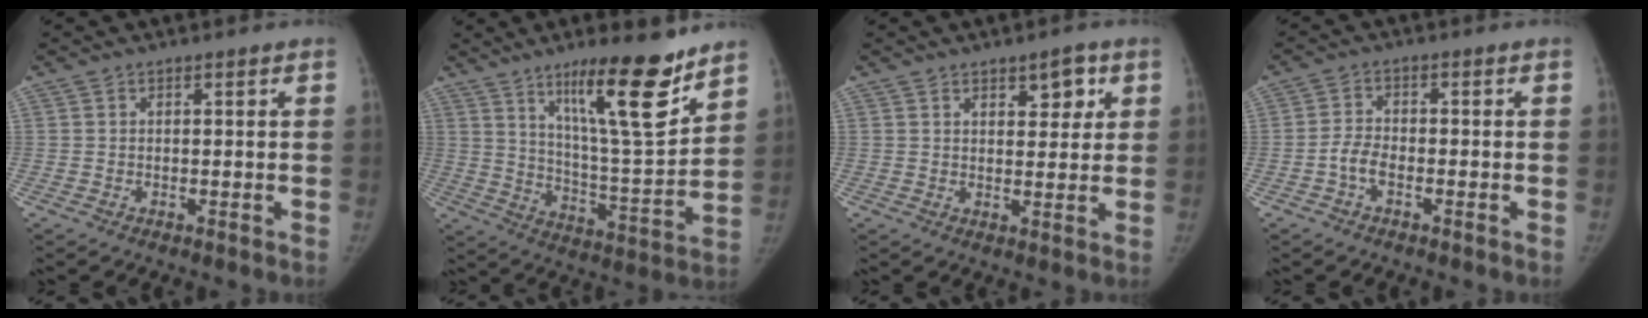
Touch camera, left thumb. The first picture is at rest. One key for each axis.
{"total": 18.6, "fx": 12.3, "fy": 3.4, "fz": 13.6, "tx": -0.185, "ty": -0.084, "tz": 0.204}
{"total": 3.7, "fx": 1.7, "fy": 1.7, "fz": 2.9, "tx": -0.024, "ty": -0.004, "tz": 0.021}
{"total": 3.2, "fx": -1.5, "fy": 1.7, "fz": 2.3, "tx": -0.047, "ty": 0.017, "tz": -0.033}